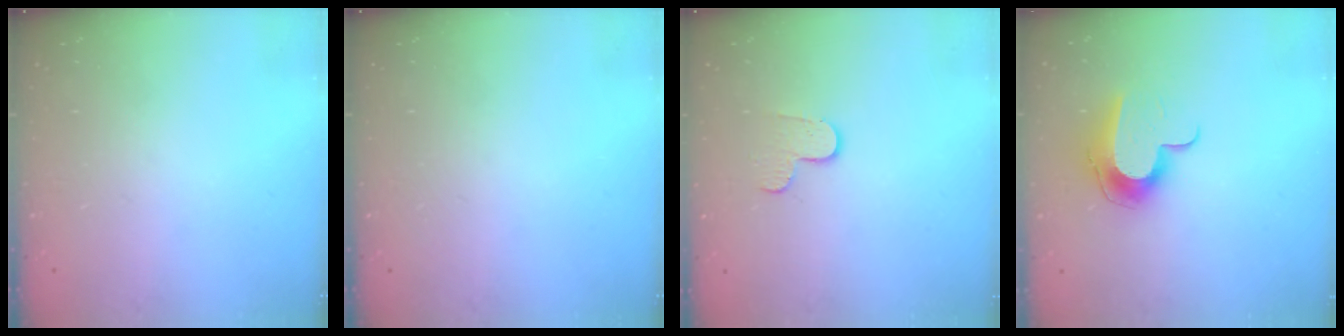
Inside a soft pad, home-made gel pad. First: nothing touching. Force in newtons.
{"total": 0.0}
{"total": 7.5, "press": 7.4, "slide": 0.6}
{"total": 11.2, "press": 11.2, "slide": 0.7}